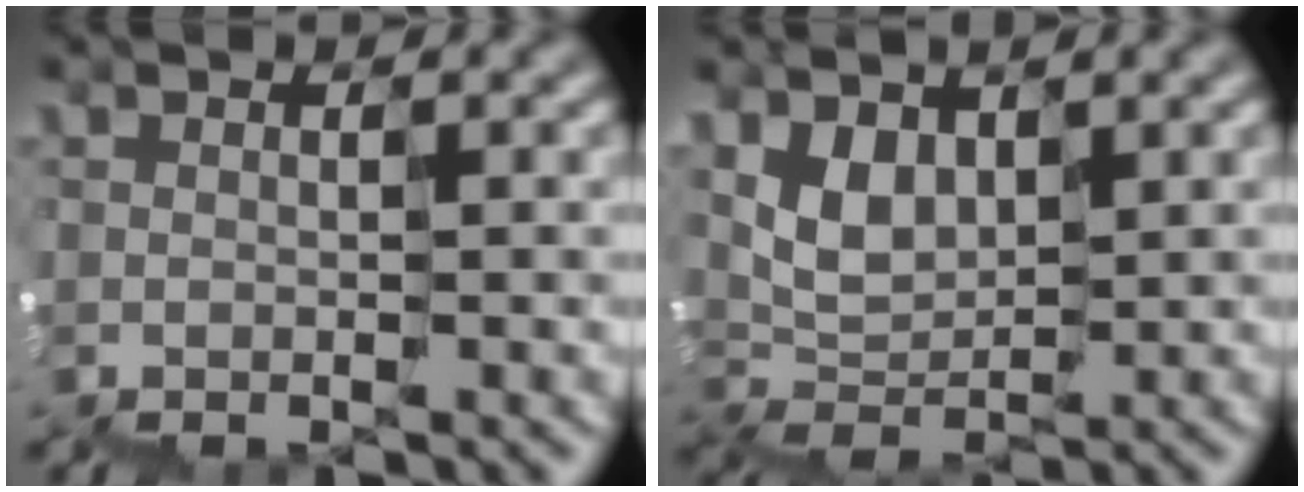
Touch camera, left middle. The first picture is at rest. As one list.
[{"total": 3.0, "force": [2.0, 2.0, 1.1], "torque": [-0.032, 0.003, 0.040]}]